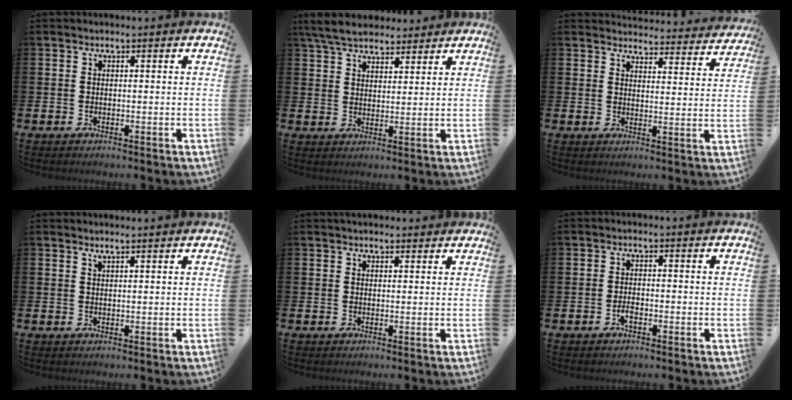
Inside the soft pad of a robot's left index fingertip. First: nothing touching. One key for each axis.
{"total": 6.1, "fx": 5.6, "fy": 1.7, "fz": 1.6, "tx": -0.055, "ty": -0.013, "tz": 0.106}
{"total": 3.9, "fx": 3.8, "fy": 0.6, "fz": 0.0, "tx": -0.001, "ty": -0.031, "tz": 0.066}
{"total": 1.2, "fx": 1.1, "fy": -0.1, "fz": 0.1, "tx": 0.000, "ty": -0.003, "tz": 0.021}
{"total": 1.6, "fx": 1.5, "fy": 0.5, "fz": 0.1, "tx": 0.007, "ty": -0.002, "tz": 0.025}
{"total": 1.5, "fx": -0.8, "fy": 0.6, "fz": 1.1, "tx": -0.027, "ty": 0.003, "tz": -0.013}